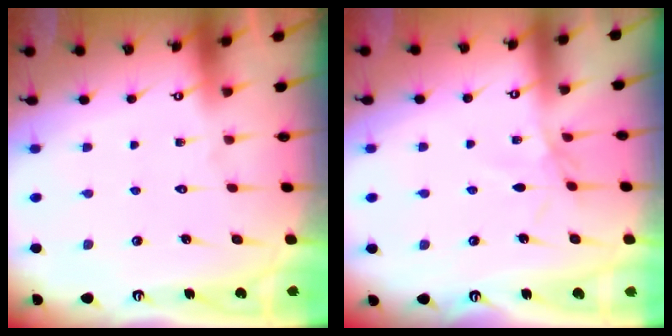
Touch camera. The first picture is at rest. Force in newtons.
{"total": 2.3, "press": 2.3, "slide": 0.5}